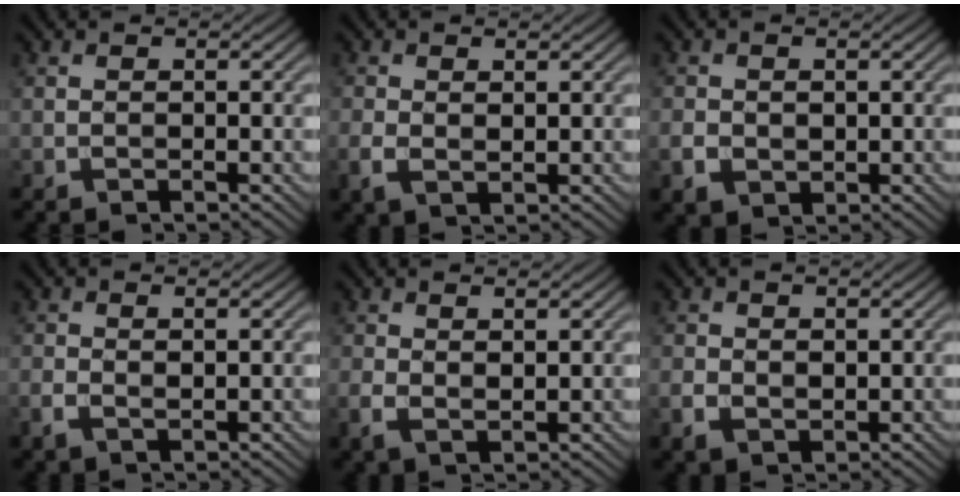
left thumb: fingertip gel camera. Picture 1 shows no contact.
{"total": 2.5, "force": [0.2, 1.3, 2.1], "torque": [-0.049, -0.004, 0.005]}
{"total": 2.8, "force": [-0.4, 2.2, 1.6], "torque": [-0.038, -0.007, -0.006]}
{"total": 2.0, "force": [-0.1, 0.9, 1.7], "torque": [-0.038, -0.003, -0.001]}
{"total": 2.6, "force": [0.7, 0.9, 2.3], "torque": [-0.053, -0.001, 0.015]}
{"total": 2.6, "force": [0.0, 2.0, 1.6], "torque": [-0.036, -0.007, 0.002]}